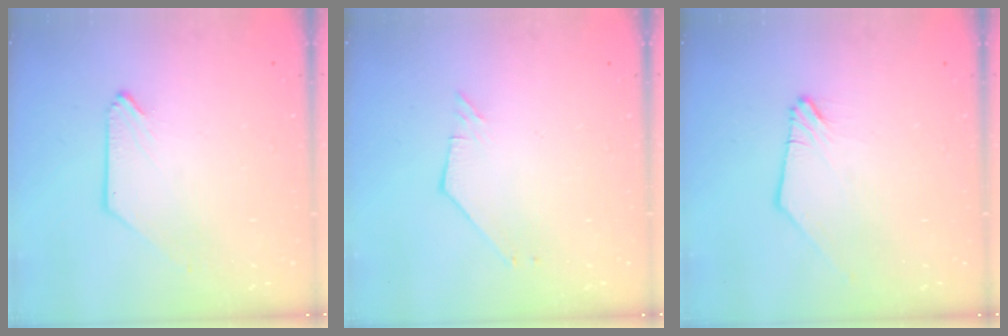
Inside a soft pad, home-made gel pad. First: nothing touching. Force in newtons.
{"total": 2.0, "press": 2.0, "slide": 0.1}
{"total": 0.0}